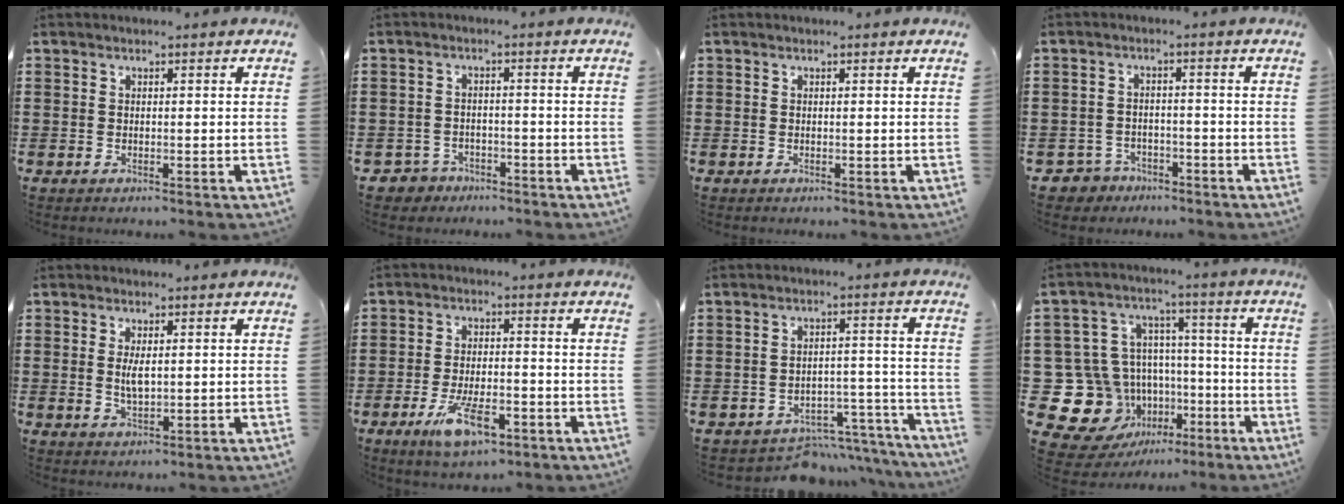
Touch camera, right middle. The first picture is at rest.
{"total": 2.5, "force": [-2.3, 1.0, 0.0], "torque": [-0.009, -0.003, -0.051]}
{"total": 0.0}
{"total": 2.9, "force": [-2.7, 1.2, 0.1], "torque": [-0.020, -0.005, -0.060]}
{"total": 2.6, "force": [0.5, 1.1, 2.3], "torque": [-0.050, 0.001, 0.009]}
{"total": 8.3, "force": [-4.0, 3.2, 6.5], "torque": [-0.134, -0.007, -0.068]}
{"total": 5.9, "force": [-5.6, 1.5, 1.3], "torque": [-0.016, 0.016, -0.106]}
{"total": 14.8, "force": [-6.7, 12.3, 4.7], "torque": [-0.158, 0.000, -0.100]}